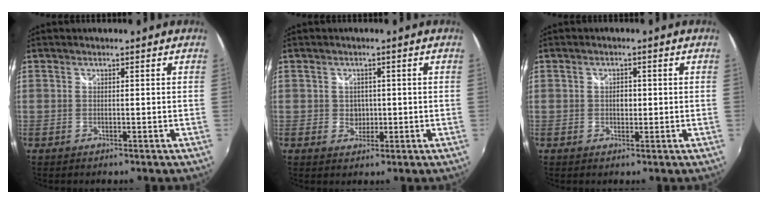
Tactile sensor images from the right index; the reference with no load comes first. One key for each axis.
{"total": 2.8, "fx": -0.1, "fy": 2.6, "fz": 1.0, "tx": -0.013, "ty": 0.003, "tz": -0.001}
{"total": 1.8, "fx": 0.0, "fy": 1.4, "fz": 1.2, "tx": -0.018, "ty": 0.002, "tz": -0.002}